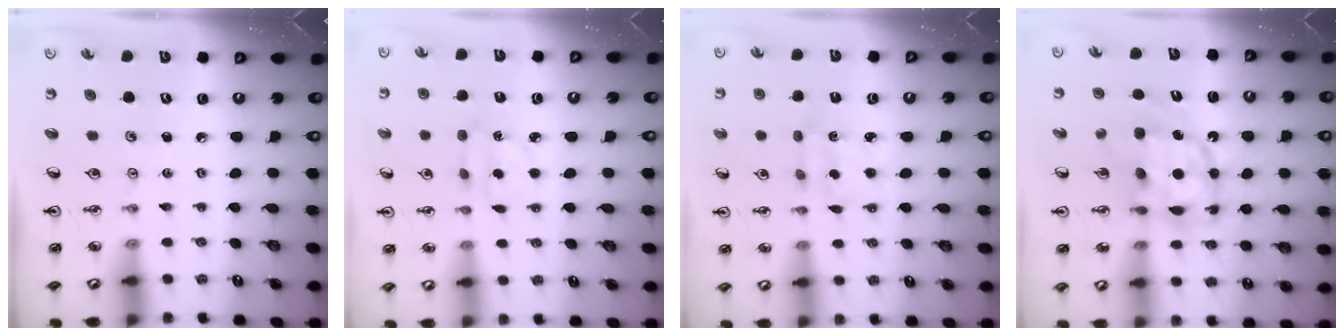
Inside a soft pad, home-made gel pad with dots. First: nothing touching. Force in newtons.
{"total": 4.2, "press": 4.2, "slide": 0.6}
{"total": 2.2, "press": 2.1, "slide": 0.6}
{"total": 11.7, "press": 11.7, "slide": 0.9}